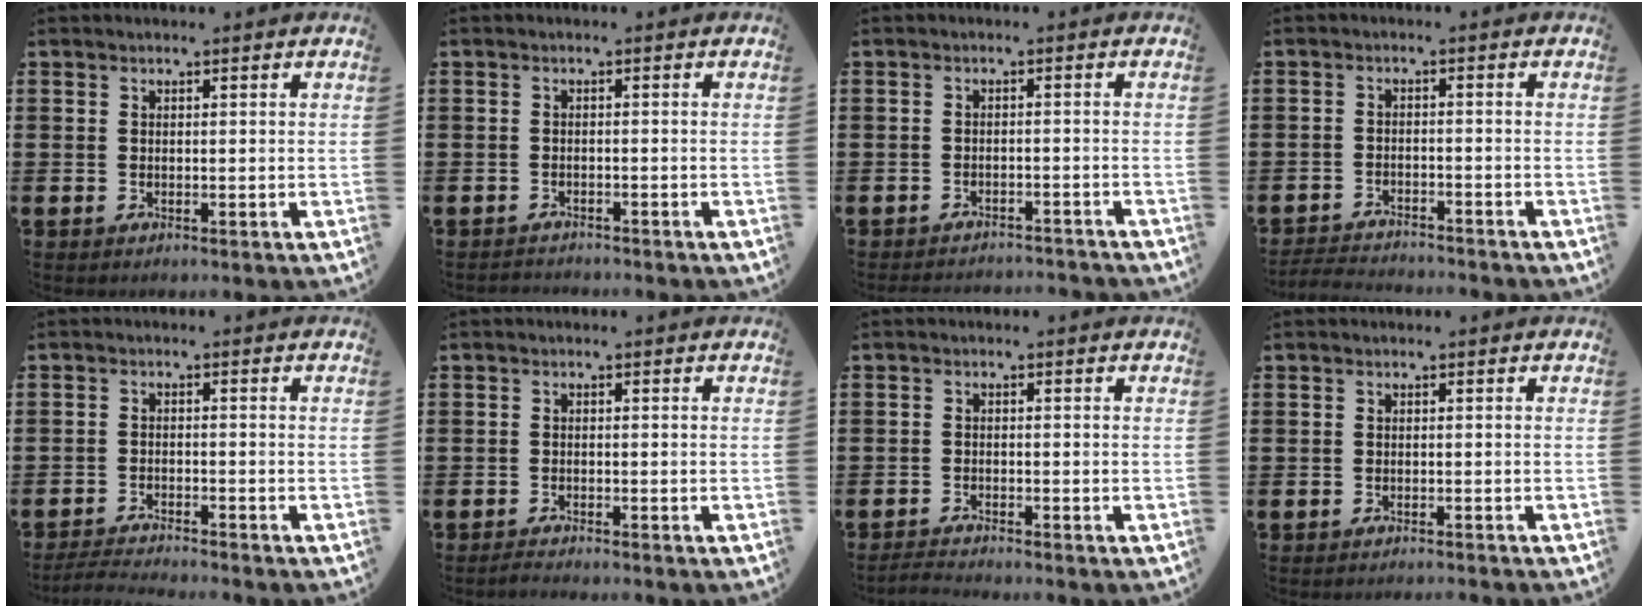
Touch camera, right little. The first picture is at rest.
{"total": 1.0, "force": [-1.0, 0.0, -0.1], "torque": [-0.001, 0.002, -0.021]}
{"total": 1.8, "force": [-1.8, -0.1, -0.1], "torque": [-0.002, 0.004, -0.038]}
{"total": 2.6, "force": [-2.6, 0.0, -0.1], "torque": [-0.003, 0.003, -0.057]}
{"total": 2.4, "force": [-2.4, -0.2, 0.3], "torque": [-0.005, 0.003, -0.049]}
{"total": 1.0, "force": [-1.0, -0.1, 0.2], "torque": [-0.006, -0.001, -0.020]}
{"total": 1.4, "force": [-1.4, -0.1, 0.3], "torque": [-0.007, 0.003, -0.028]}
{"total": 0.7, "force": [-0.7, -0.2, 0.0], "torque": [0.001, -0.001, -0.014]}